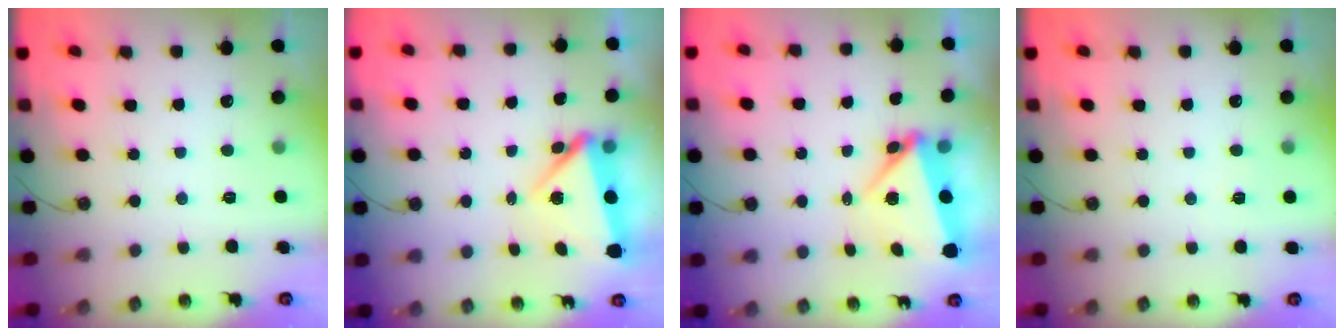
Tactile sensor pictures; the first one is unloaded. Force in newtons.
{"total": 8.0, "press": 7.9, "slide": 1.5}
{"total": 5.5, "press": 5.2, "slide": 1.9}
{"total": 3.3, "press": 2.2, "slide": 2.4}